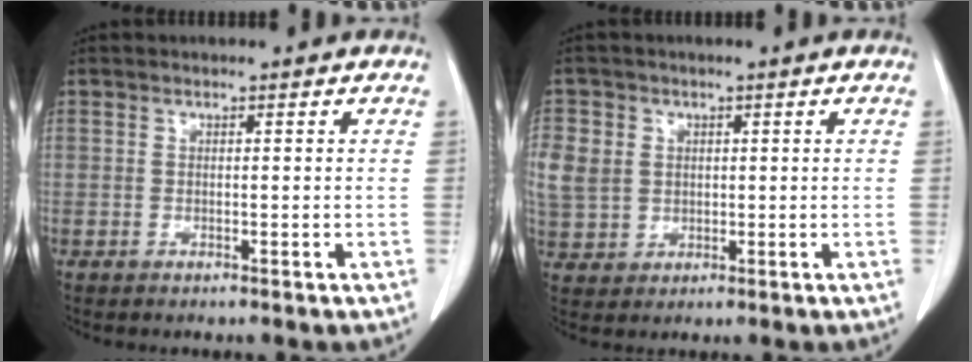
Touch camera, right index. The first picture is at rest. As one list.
[{"total": 3.6, "force": [0.1, 2.9, 2.1], "torque": [-0.067, 0.015, 0.004]}]